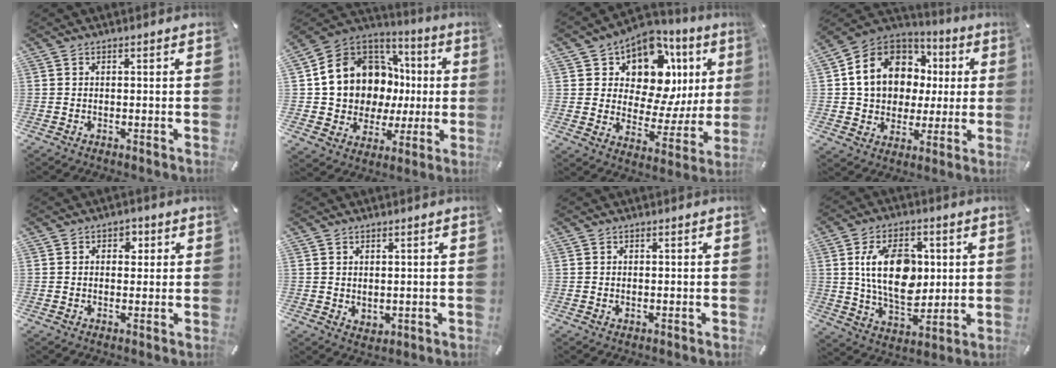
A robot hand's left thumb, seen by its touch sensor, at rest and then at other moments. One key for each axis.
{"total": 13.3, "fx": 3.6, "fy": 12.0, "fz": 4.4, "tx": -0.094, "ty": -0.042, "tz": 0.083}
{"total": 12.2, "fx": 7.6, "fy": 7.7, "fz": 5.7, "tx": -0.087, "ty": -0.077, "tz": 0.132}
{"total": 15.9, "fx": 3.6, "fy": 13.5, "fz": 7.7, "tx": -0.157, "ty": -0.012, "tz": 0.070}
{"total": 3.2, "fx": 1.2, "fy": 2.5, "fz": 1.7, "tx": 0.002, "ty": -0.008, "tz": 0.008}
{"total": 1.7, "fx": 1.2, "fy": 1.2, "fz": 0.2, "tx": 0.003, "ty": -0.001, "tz": 0.020}
{"total": 0.0}
{"total": 15.6, "fx": 2.3, "fy": 10.4, "fz": 11.3, "tx": -0.217, "ty": 0.007, "tz": 0.040}